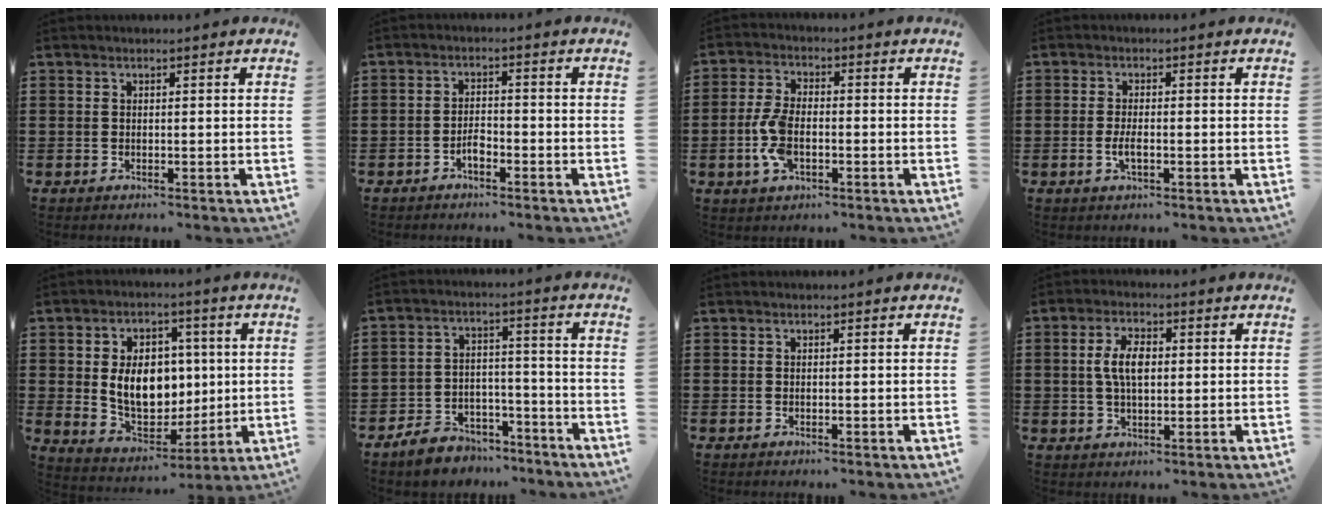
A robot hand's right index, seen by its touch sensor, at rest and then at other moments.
{"total": 2.3, "force": [-1.4, 1.0, 1.6], "torque": [-0.030, 0.005, -0.028]}
{"total": 6.5, "force": [-1.7, 3.3, 5.4], "torque": [-0.135, -0.004, -0.040]}
{"total": 2.3, "force": [-0.6, 0.7, 2.1], "torque": [-0.045, -0.001, -0.013]}
{"total": 10.4, "force": [1.0, 7.5, 7.2], "torque": [-0.125, 0.011, 0.018]}
{"total": 5.4, "force": [-4.9, 2.2, 0.7], "torque": [-0.021, 0.021, -0.098]}
{"total": 0.0}
{"total": 5.5, "force": [0.5, 2.7, 4.8], "torque": [-0.104, 0.009, 0.005]}